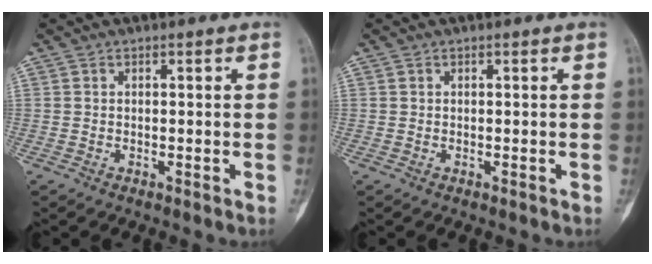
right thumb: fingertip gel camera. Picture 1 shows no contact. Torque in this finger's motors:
{"motor_torque": [0.11, -0.39, 0.06, 0.10, -0.03]}